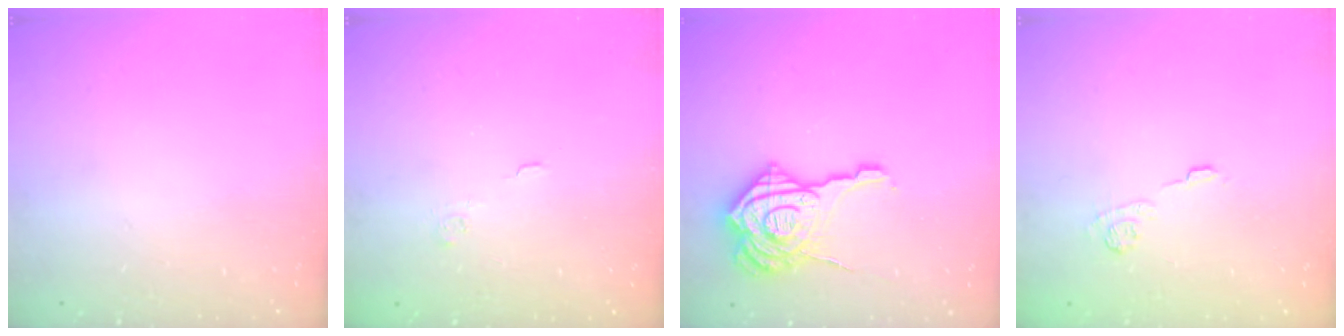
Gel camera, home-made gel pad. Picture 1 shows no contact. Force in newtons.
{"total": 3.6, "press": 3.5, "slide": 0.9}
{"total": 18.9, "press": 18.8, "slide": 1.9}
{"total": 9.2, "press": 9.2, "slide": 0.8}